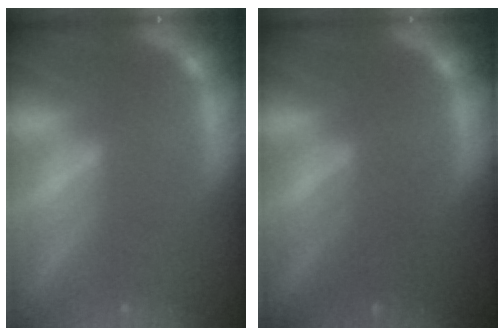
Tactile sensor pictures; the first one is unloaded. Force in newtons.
{"total": 2.5}